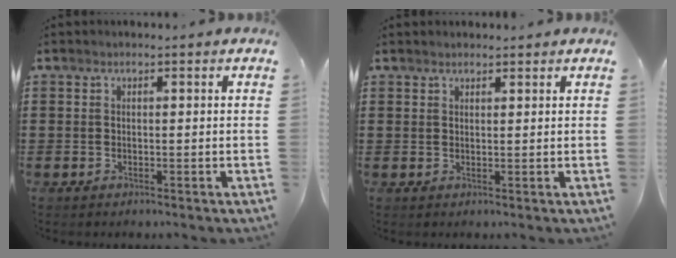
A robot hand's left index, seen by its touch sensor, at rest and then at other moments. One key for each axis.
{"total": 1.2, "fx": 1.1, "fy": 0.2, "fz": 0.1, "tx": -0.003, "ty": 0.000, "tz": 0.022}